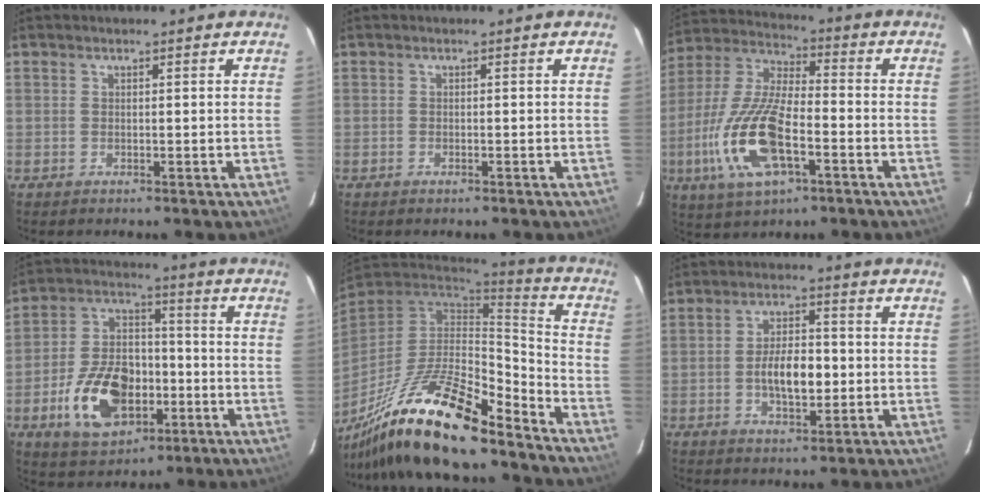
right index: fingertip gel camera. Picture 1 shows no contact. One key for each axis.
{"total": 0.7, "fx": -0.6, "fy": 0.4, "fz": 0.3, "tx": -0.006, "ty": 0.000, "tz": -0.010}
{"total": 18.2, "fx": -6.2, "fy": 7.0, "fz": 15.6, "tx": -0.340, "ty": -0.012, "tz": -0.119}
{"total": 16.5, "fx": -5.9, "fy": 10.2, "fz": 11.5, "tx": -0.243, "ty": 0.012, "tz": -0.089}
{"total": 23.8, "fx": -16.5, "fy": 6.3, "fz": 16.0, "tx": -0.315, "ty": -0.035, "tz": -0.287}
{"total": 8.0, "fx": -1.3, "fy": 3.7, "fz": 7.0, "tx": -0.130, "ty": 0.006, "tz": -0.018}